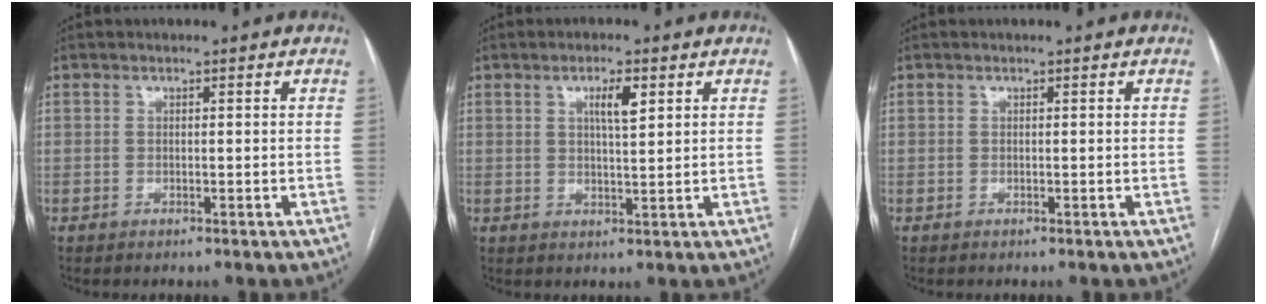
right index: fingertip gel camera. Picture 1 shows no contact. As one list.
[{"total": 3.9, "force": [1.7, 0.6, 3.4], "torque": [-0.058, 0.000, 0.027]}, {"total": 0.0}]